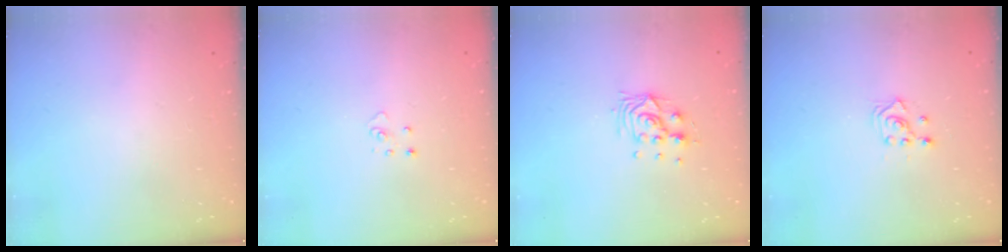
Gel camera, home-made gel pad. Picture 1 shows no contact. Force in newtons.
{"total": 3.4, "press": 3.4, "slide": 0.1}
{"total": 8.3, "press": 8.3, "slide": 0.7}
{"total": 2.6, "press": 2.4, "slide": 1.0}